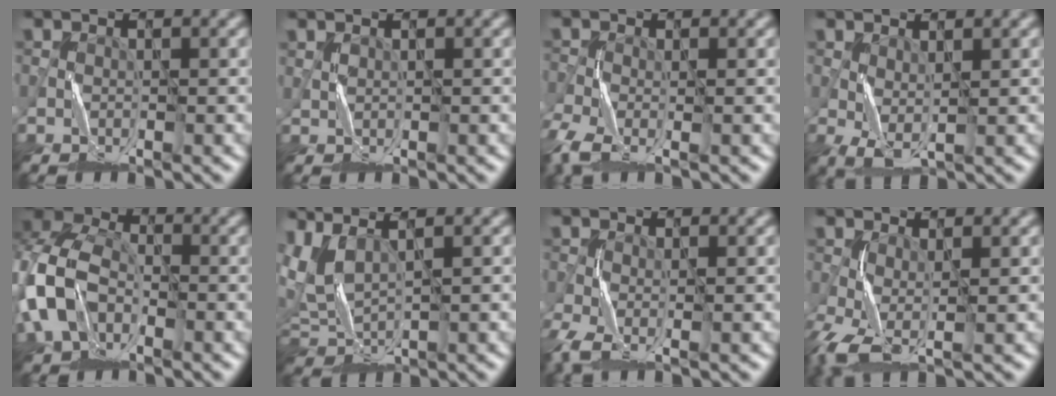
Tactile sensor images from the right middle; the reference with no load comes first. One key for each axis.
{"total": 0.7, "fx": 0.7, "fy": 0.0, "fz": 0.2, "tx": -0.009, "ty": -0.002, "tz": 0.017}
{"total": 4.5, "fx": -2.8, "fy": 2.0, "fz": 2.9, "tx": -0.080, "ty": -0.013, "tz": -0.064}
{"total": 2.0, "fx": 0.4, "fy": 0.8, "fz": 1.8, "tx": -0.051, "ty": -0.001, "tz": 0.010}
{"total": 7.7, "fx": -2.2, "fy": 5.5, "fz": 4.8, "tx": -0.119, "ty": 0.005, "tz": -0.056}
{"total": 4.0, "fx": 2.4, "fy": 1.4, "fz": 2.9, "tx": -0.090, "ty": 0.007, "tz": 0.054}
{"total": 3.7, "fx": -2.0, "fy": 1.6, "fz": 2.7, "tx": -0.077, "ty": -0.011, "tz": -0.043}
{"total": 4.8, "fx": -1.3, "fy": 2.1, "fz": 4.1, "tx": -0.113, "ty": -0.004, "tz": -0.030}